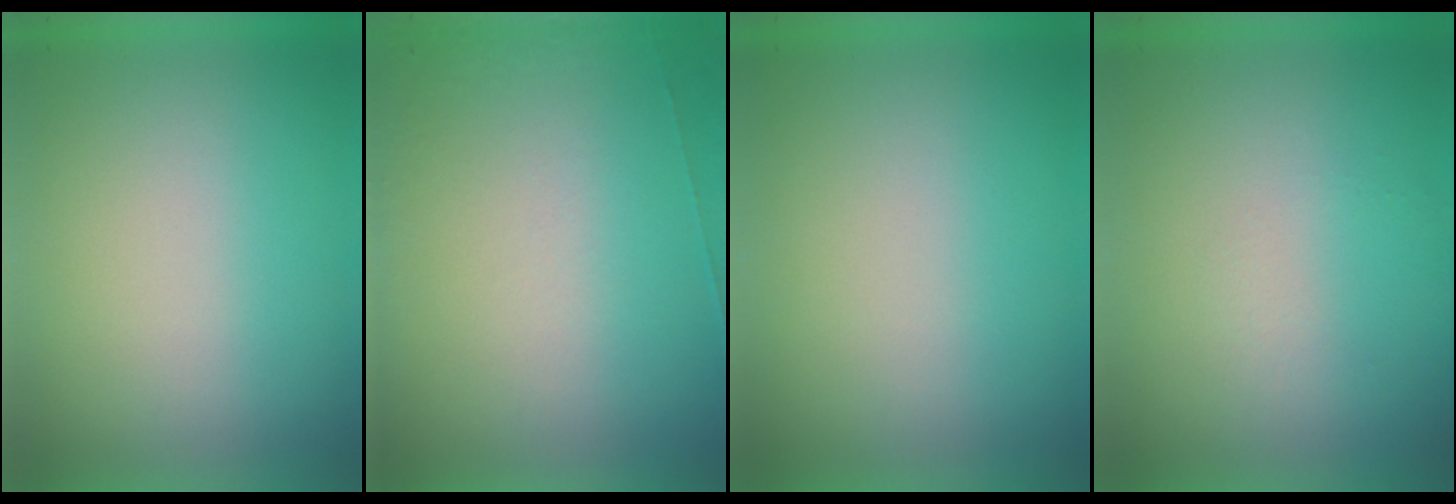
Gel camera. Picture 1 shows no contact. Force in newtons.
{"total": 6.6}
{"total": 0.0}
{"total": 1.0}